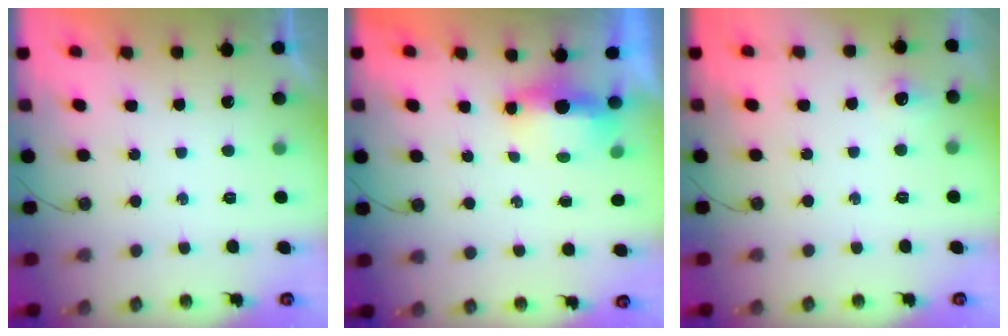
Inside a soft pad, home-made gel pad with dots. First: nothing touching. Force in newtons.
{"total": 5.0, "press": 4.9, "slide": 1.3}
{"total": 5.9, "press": 5.9, "slide": 0.8}